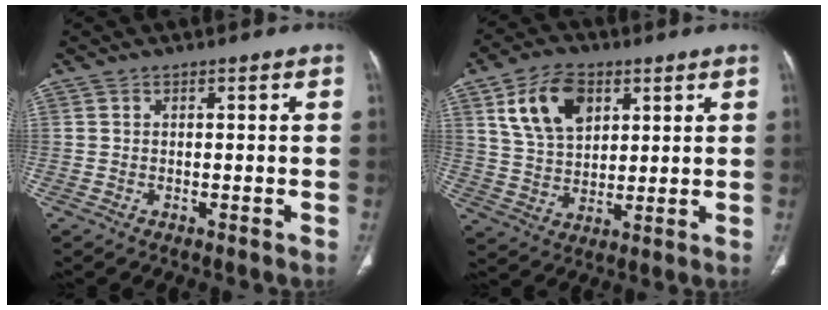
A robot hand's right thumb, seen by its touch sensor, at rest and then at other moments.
{"total": 12.5, "force": [5.3, 8.0, 8.0], "torque": [-0.121, -0.013, 0.101]}